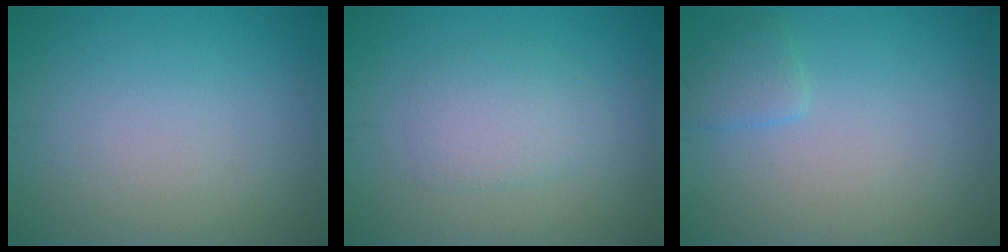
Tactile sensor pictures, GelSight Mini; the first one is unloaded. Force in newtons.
{"total": 2.4, "press": 2.4, "slide": 0.2}
{"total": 1.5, "press": 1.5, "slide": 0.2}